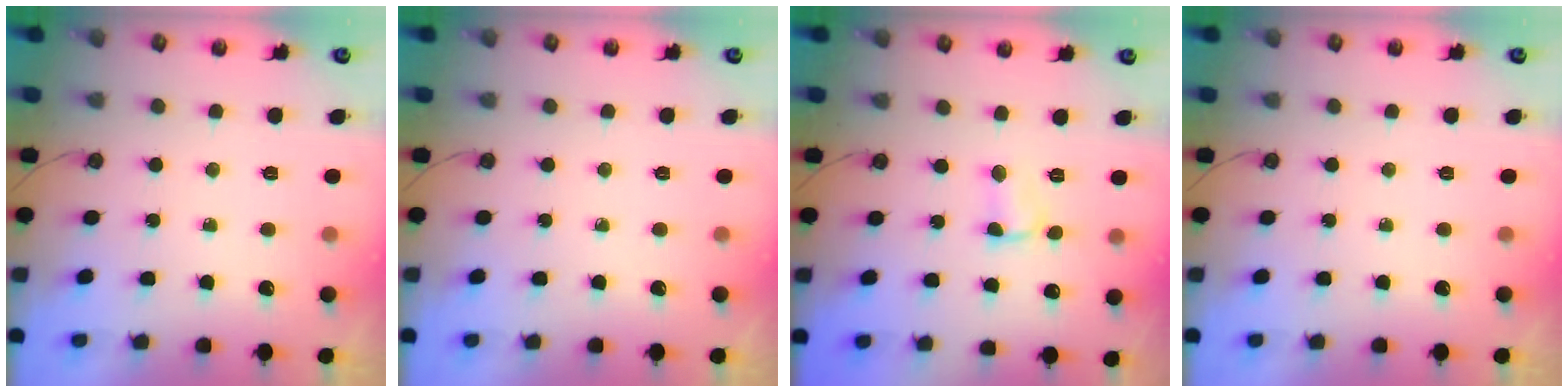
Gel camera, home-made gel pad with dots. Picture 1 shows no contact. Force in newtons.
{"total": 0.0}
{"total": 2.9, "press": 2.9, "slide": 0.4}
{"total": 0.0}